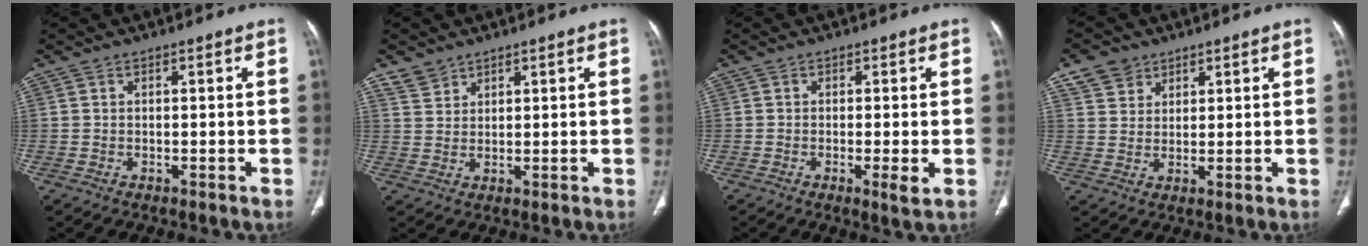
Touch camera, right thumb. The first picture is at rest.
{"total": 3.2, "force": [2.6, 1.8, 0.4], "torque": [0.004, -0.008, 0.052]}
{"total": 2.9, "force": [-0.7, 0.2, 2.8], "torque": [-0.056, -0.011, -0.015]}
{"total": 5.2, "force": [3.4, 3.8, 1.3], "torque": [-0.009, -0.013, 0.067]}